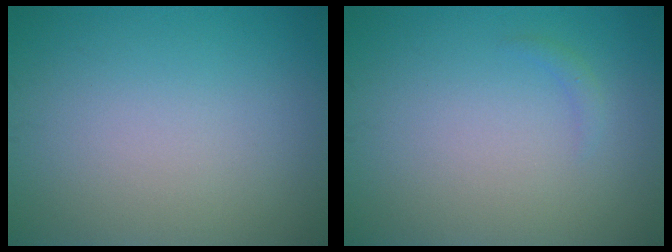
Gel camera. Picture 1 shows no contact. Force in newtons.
{"total": 0.7, "press": 0.7, "slide": 0.1}